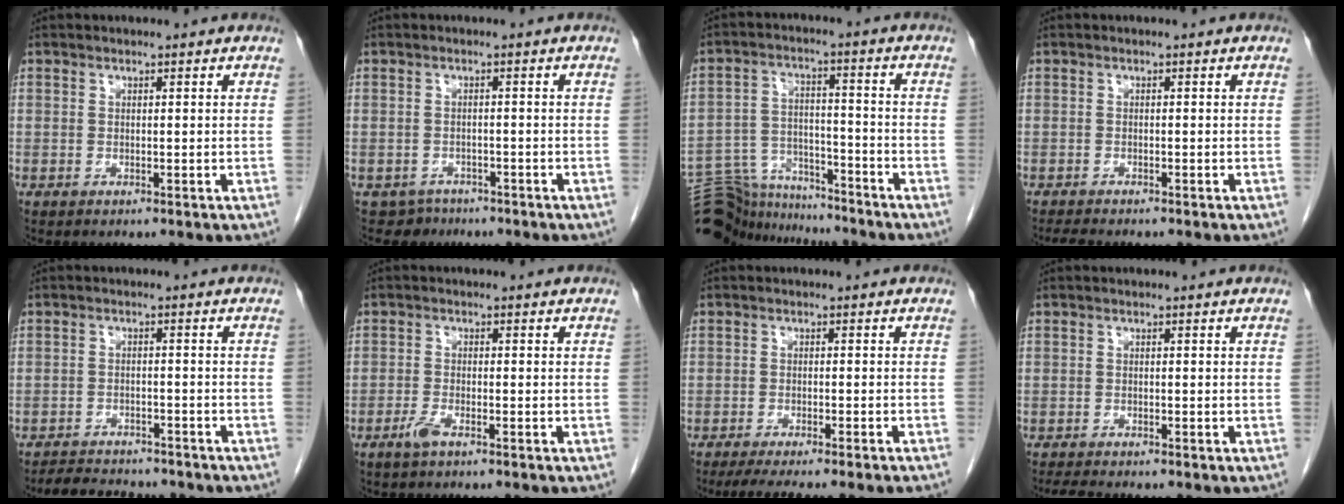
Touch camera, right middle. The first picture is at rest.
{"total": 2.8, "force": [-2.0, 1.8, -0.6], "torque": [0.006, 0.007, -0.030]}
{"total": 14.2, "force": [-13.7, 3.2, 1.9], "torque": [-0.043, 0.027, -0.218]}
{"total": 2.9, "force": [-2.6, 0.4, 1.3], "torque": [-0.022, -0.008, -0.040]}
{"total": 8.2, "force": [-7.5, 2.3, 2.4], "torque": [-0.038, 0.001, -0.102]}
{"total": 2.3, "force": [-1.6, 0.2, 1.6], "torque": [-0.040, -0.003, -0.036]}
{"total": 8.8, "force": [-7.5, -0.8, 4.6], "torque": [-0.046, -0.016, -0.109]}
{"total": 3.4, "force": [-3.1, 0.3, 1.5], "torque": [-0.025, -0.011, -0.049]}